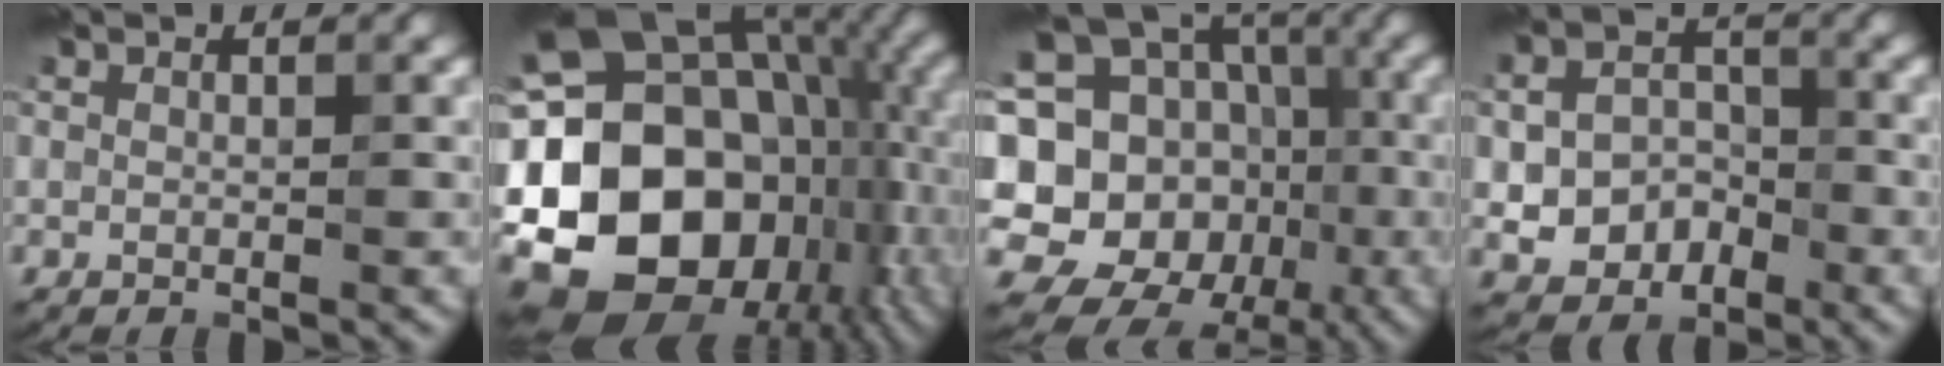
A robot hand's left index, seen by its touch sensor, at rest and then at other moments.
{"total": 20.9, "force": [-3.8, 16.2, 12.6], "torque": [-0.234, 0.007, -0.058]}
{"total": 19.8, "force": [-1.9, 17.2, 9.7], "torque": [-0.193, 0.025, -0.037]}
{"total": 5.2, "force": [-1.9, 4.1, 2.5], "torque": [-0.027, -0.001, -0.040]}